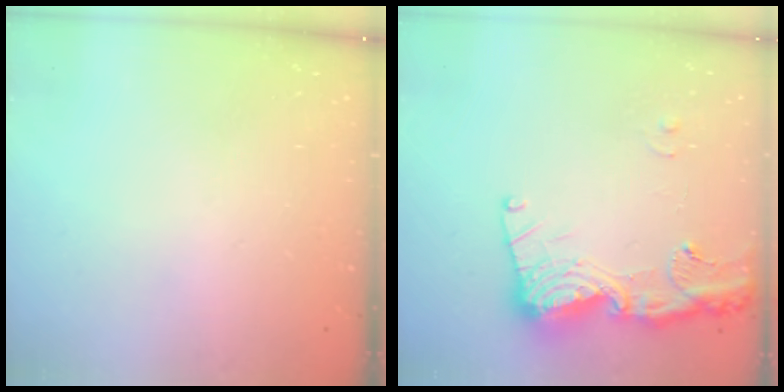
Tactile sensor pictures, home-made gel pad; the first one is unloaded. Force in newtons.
{"total": 16.6, "press": 16.5, "slide": 1.9}